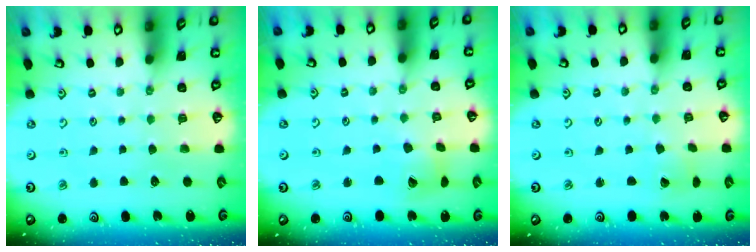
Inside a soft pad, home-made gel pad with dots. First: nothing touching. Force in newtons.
{"total": 8.1, "press": 8.1, "slide": 1.0}
{"total": 2.6, "press": 2.6, "slide": 0.3}